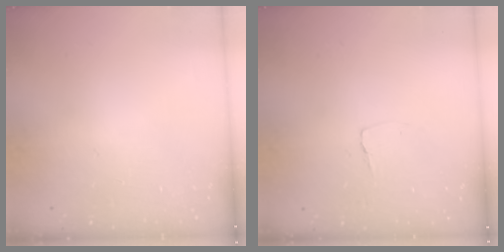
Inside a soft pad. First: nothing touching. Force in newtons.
{"total": 2.9, "press": 2.9, "slide": 0.3}